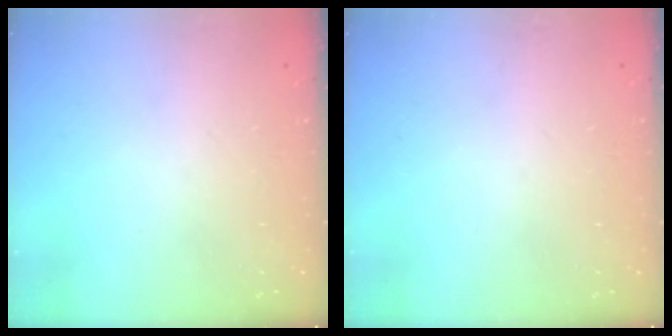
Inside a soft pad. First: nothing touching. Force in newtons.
{"total": 0.0}